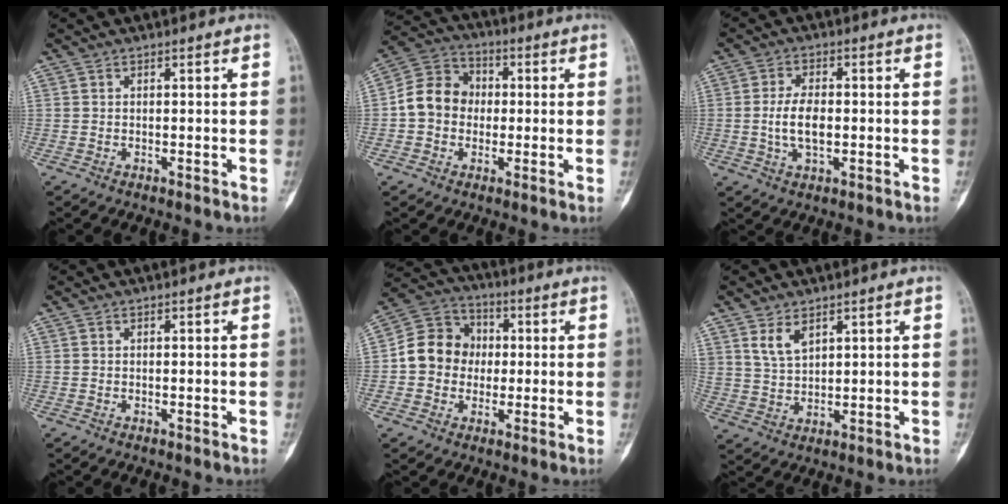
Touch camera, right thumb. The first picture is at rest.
{"total": 9.9, "force": [-0.4, 8.5, 5.0], "torque": [-0.071, 0.032, -0.022]}
{"total": 6.5, "force": [-0.6, 3.3, 5.5], "torque": [-0.102, 0.002, -0.013]}
{"total": 0.0}
{"total": 11.1, "force": [-0.2, 9.9, 5.1], "torque": [-0.062, 0.028, -0.016]}
{"total": 4.5, "force": [2.7, 2.4, 2.7], "torque": [-0.042, -0.021, 0.061]}